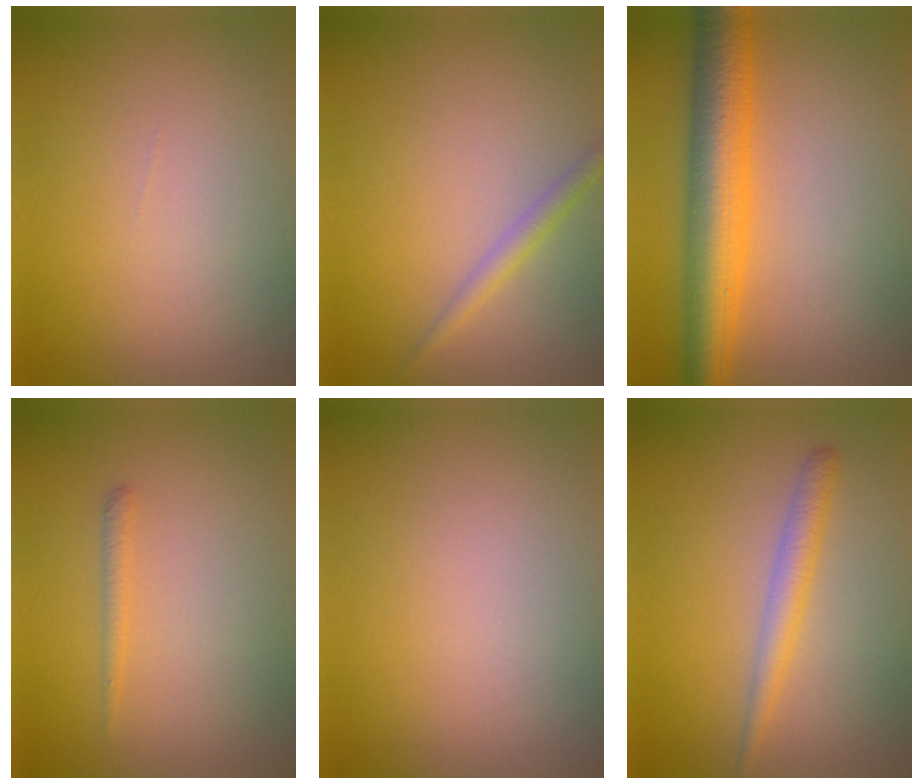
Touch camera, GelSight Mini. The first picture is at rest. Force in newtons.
{"total": 1.6, "press": 1.6, "slide": 0.0}
{"total": 7.9, "press": 7.9, "slide": 0.4}
{"total": 0.9, "press": 0.9, "slide": 0.1}
{"total": 0.0}
{"total": 2.2, "press": 2.2, "slide": 0.1}